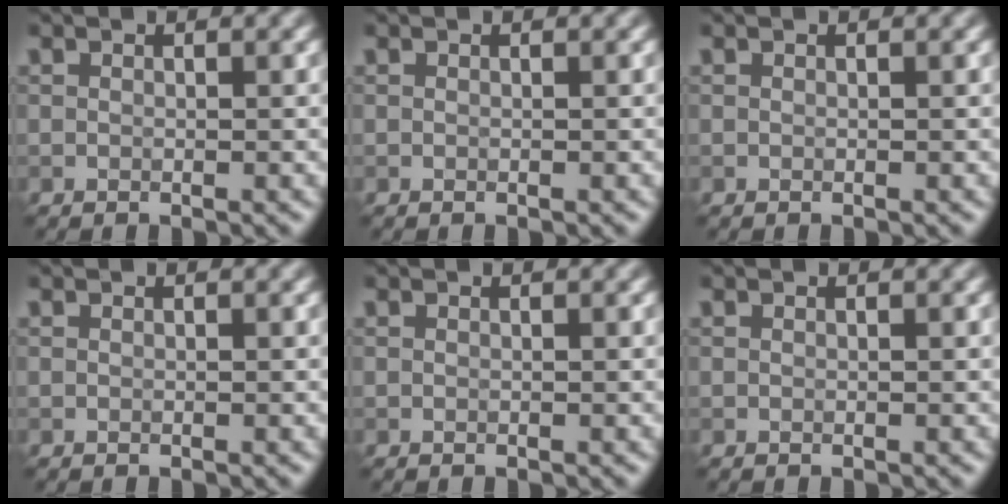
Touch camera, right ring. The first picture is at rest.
{"total": 0.0}
{"total": 0.0}
{"total": 0.0}
{"total": 0.0}
{"total": 0.0}